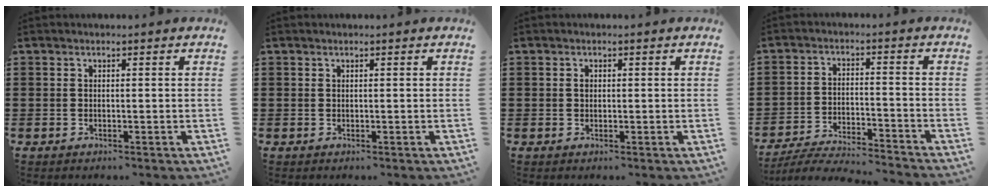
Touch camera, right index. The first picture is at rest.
{"total": 0.0}
{"total": 0.8, "force": [0.1, 0.6, 0.5], "torque": [-0.011, 0.001, 0.003]}
{"total": 5.3, "force": [-5.2, -0.1, 1.1], "torque": [-0.033, -0.007, -0.108]}